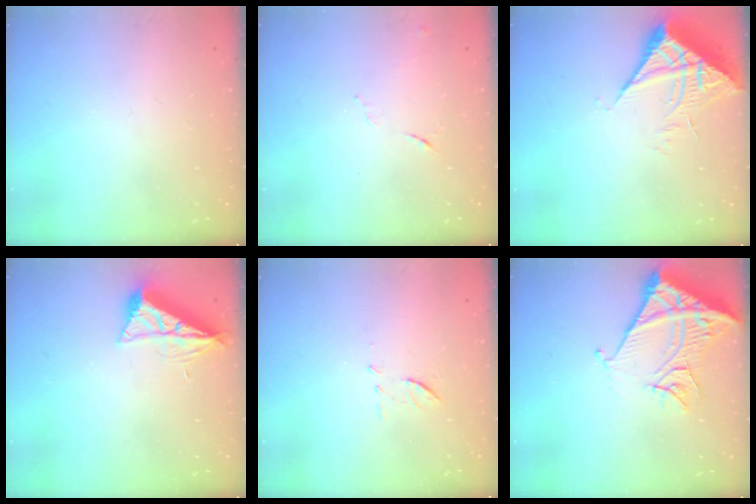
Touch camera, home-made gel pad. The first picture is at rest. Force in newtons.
{"total": 5.2, "press": 5.1, "slide": 0.8}
{"total": 7.2, "press": 7.2, "slide": 0.8}
{"total": 7.7, "press": 7.6, "slide": 0.8}
{"total": 6.8, "press": 6.6, "slide": 1.8}
{"total": 14.2, "press": 14.1, "slide": 1.5}